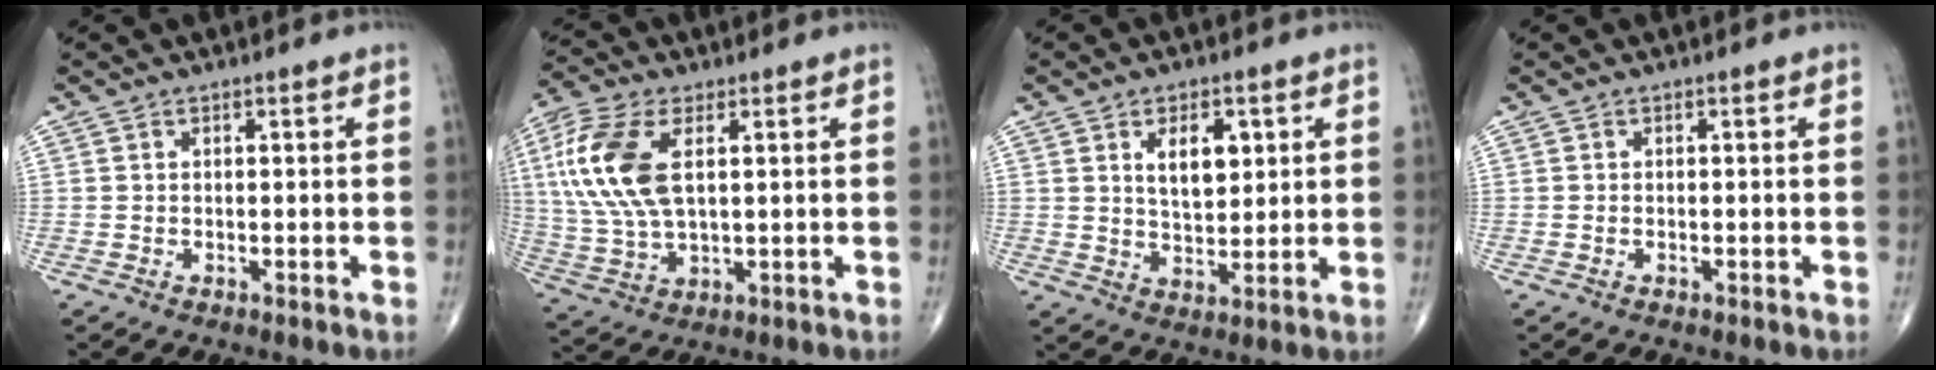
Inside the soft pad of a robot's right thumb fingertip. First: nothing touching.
{"total": 15.2, "force": [3.7, 7.7, 12.6], "torque": [-0.290, 0.001, 0.074]}
{"total": 7.6, "force": [2.5, 4.2, 5.8], "torque": [-0.070, -0.017, 0.048]}
{"total": 0.0}